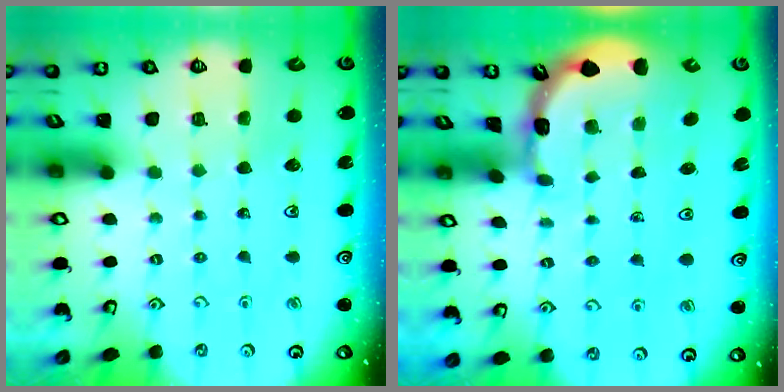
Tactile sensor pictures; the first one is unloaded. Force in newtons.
{"total": 1.6, "press": 1.6, "slide": 0.2}